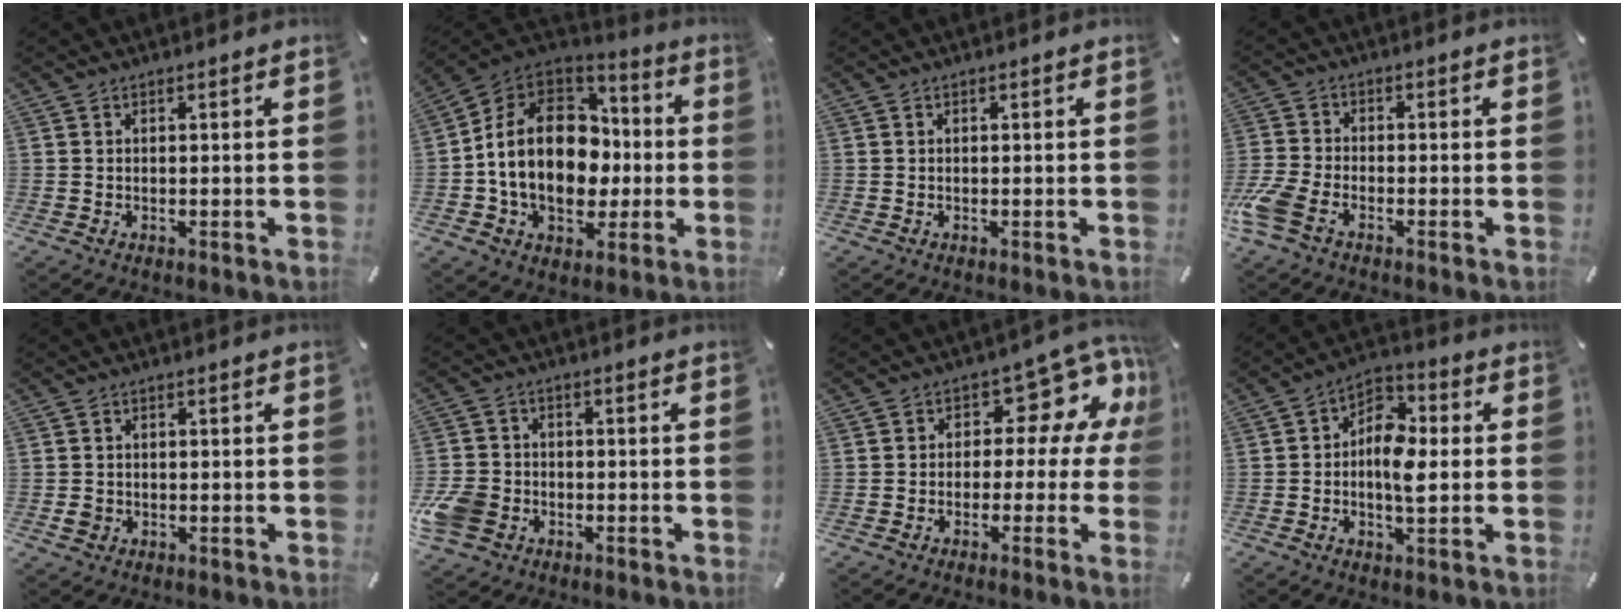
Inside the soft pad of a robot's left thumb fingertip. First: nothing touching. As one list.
[{"total": 19.2, "force": [-1.2, 15.1, 11.8], "torque": [-0.225, 0.014, -0.016]}, {"total": 0.0}, {"total": 7.5, "force": [-4.4, 3.8, 4.7], "torque": [-0.122, 0.001, -0.086]}, {"total": 2.1, "force": [-0.5, 1.8, 0.9], "torque": [-0.016, 0.004, -0.011]}, {"total": 8.0, "force": [-3.2, 6.4, 3.4], "torque": [-0.092, 0.019, -0.061]}, {"total": 9.8, "force": [2.7, 6.7, 6.6], "torque": [-0.075, -0.021, 0.043]}, {"total": 8.9, "force": [-1.3, 5.4, 7.0], "torque": [-0.127, 0.004, -0.027]}]